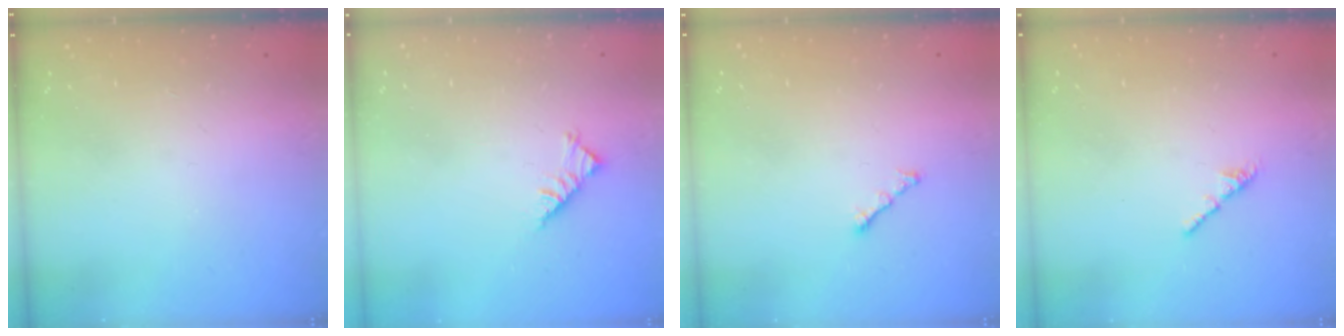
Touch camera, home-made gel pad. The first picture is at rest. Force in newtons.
{"total": 4.7, "press": 4.7, "slide": 0.9}
{"total": 1.7, "press": 1.6, "slide": 0.6}
{"total": 2.4, "press": 2.3, "slide": 0.8}